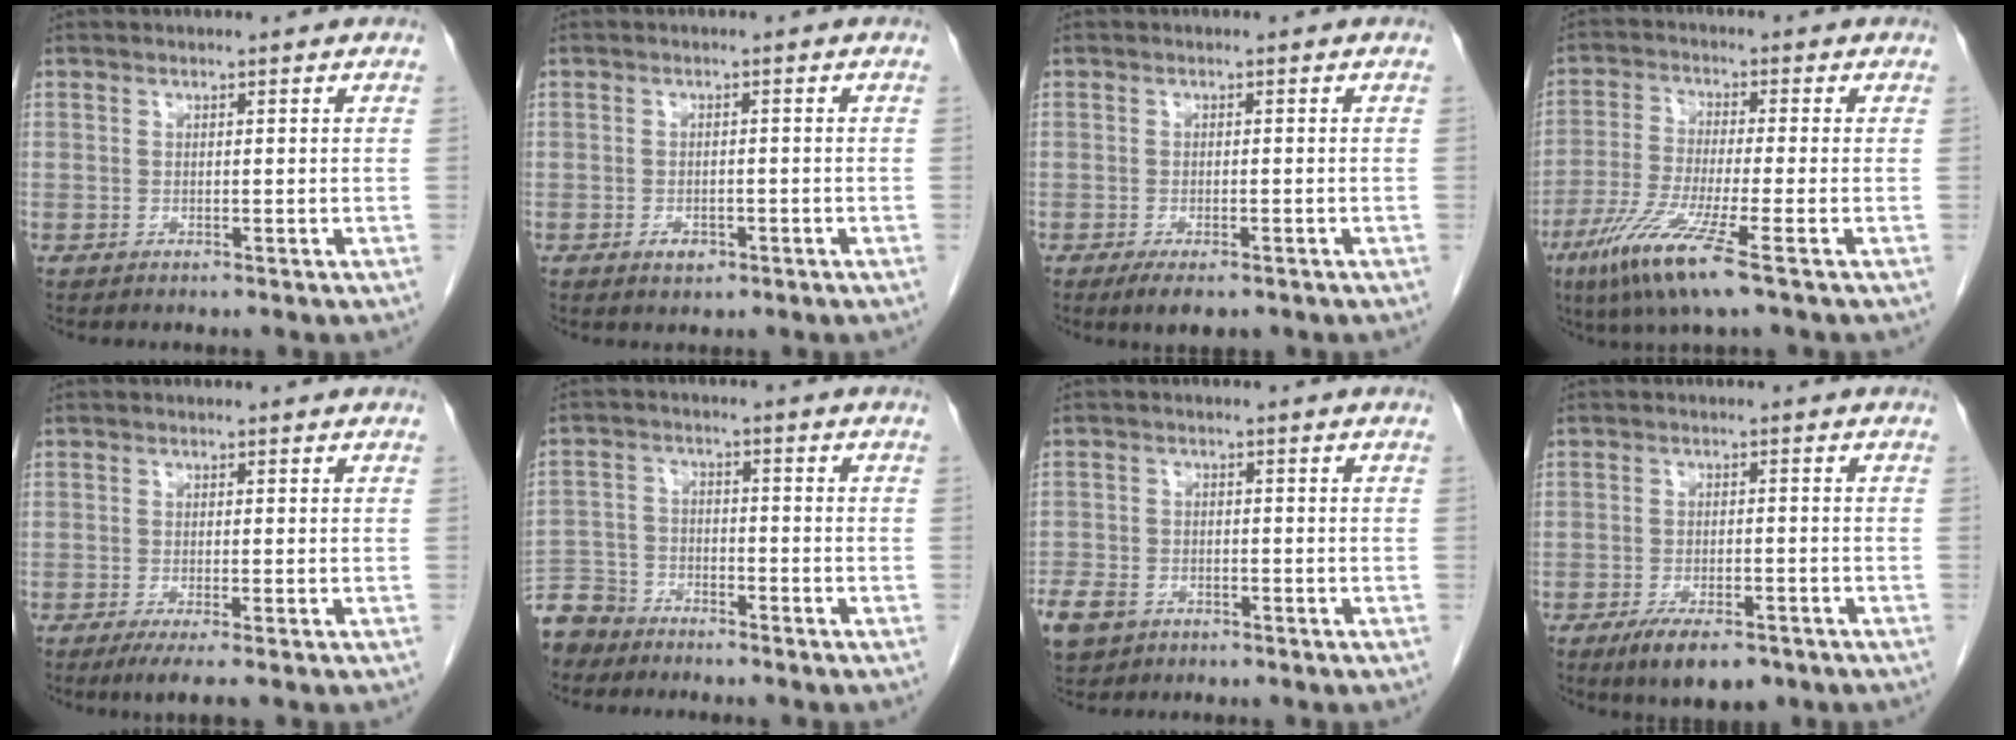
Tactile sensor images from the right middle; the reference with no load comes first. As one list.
[{"total": 2.0, "force": [-1.0, 1.3, 1.2], "torque": [-0.015, 0.004, -0.008]}, {"total": 4.0, "force": [-2.8, 1.3, 2.6], "torque": [-0.042, -0.008, -0.039]}, {"total": 9.8, "force": [-5.3, -0.3, 8.2], "torque": [-0.166, -0.030, -0.103]}, {"total": 3.2, "force": [-2.1, -0.1, 2.4], "torque": [-0.040, -0.012, -0.037]}, {"total": 7.3, "force": [-6.5, 3.2, 0.8], "torque": [-0.017, -0.007, -0.128]}, {"total": 7.0, "force": [-4.3, 4.8, 2.7], "torque": [-0.063, 0.000, -0.072]}, {"total": 7.2, "force": [-5.0, 2.5, 4.5], "torque": [-0.075, -0.009, -0.076]}]